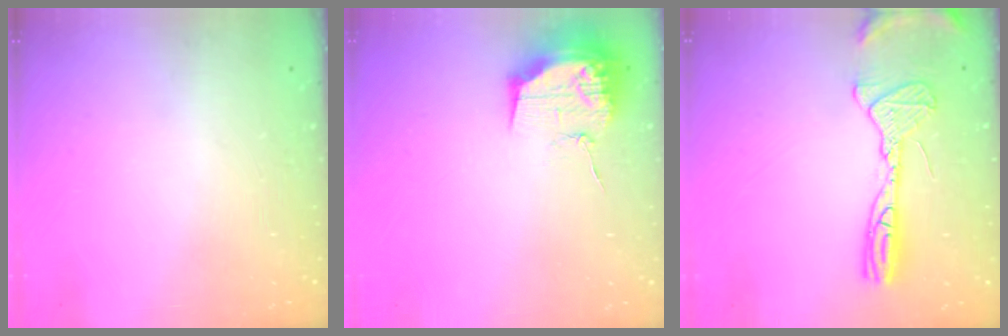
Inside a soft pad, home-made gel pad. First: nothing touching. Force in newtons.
{"total": 15.6, "press": 15.6, "slide": 0.1}
{"total": 12.5, "press": 12.3, "slide": 2.3}